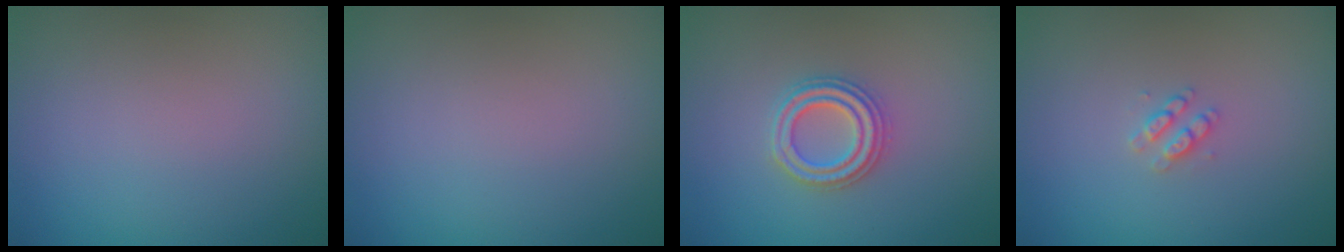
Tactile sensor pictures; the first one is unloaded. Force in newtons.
{"total": 0.0}
{"total": 2.7, "press": 2.7, "slide": 0.5}
{"total": 1.4, "press": 1.3, "slide": 0.3}